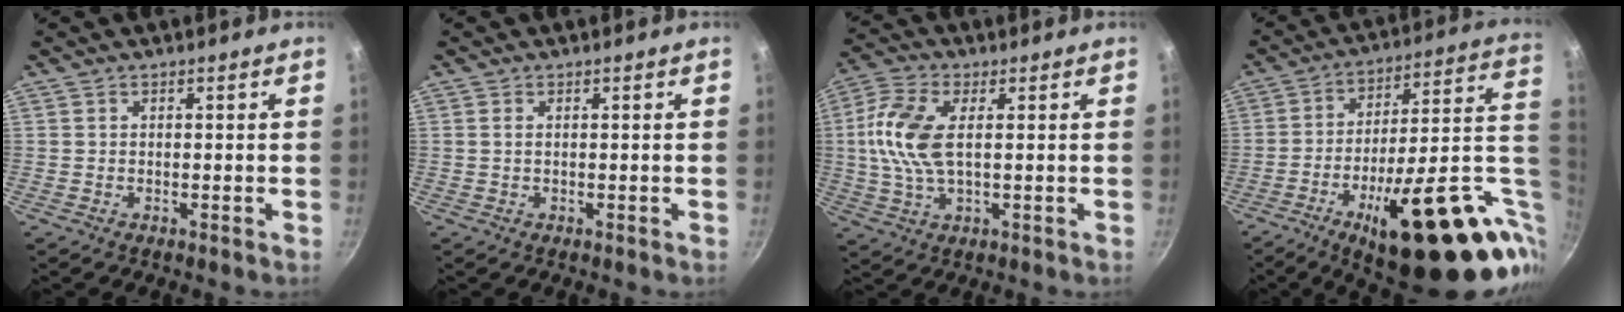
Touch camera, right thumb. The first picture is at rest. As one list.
[{"total": 0.6, "force": [0.1, 0.2, 0.5], "torque": [-0.011, 0.000, 0.001]}, {"total": 10.9, "force": [1.4, 5.1, 9.5], "torque": [-0.207, 0.012, 0.018]}, {"total": 33.3, "force": [-7.1, 12.7, 30.0], "torque": [-0.383, 0.011, -0.091]}]